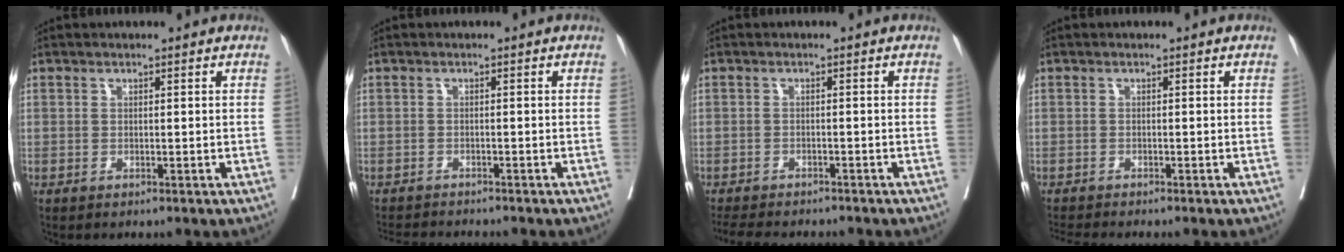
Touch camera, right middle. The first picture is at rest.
{"total": 5.5, "force": [-5.3, 0.3, 1.4], "torque": [-0.021, -0.013, -0.081]}
{"total": 9.1, "force": [-8.1, 2.4, 3.3], "torque": [-0.060, -0.011, -0.113]}
{"total": 2.9, "force": [-2.7, -0.7, 0.7], "torque": [-0.017, -0.014, -0.047]}